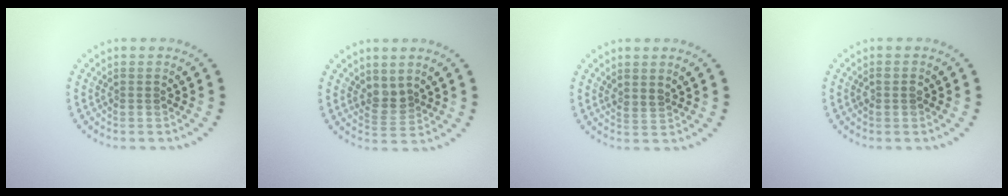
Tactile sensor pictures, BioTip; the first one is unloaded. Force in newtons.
{"total": 2.1, "press": 1.7, "slide": 1.3}
{"total": 0.9, "press": 0.6, "slide": 0.6}
{"total": 1.2, "press": 1.1, "slide": 0.3}